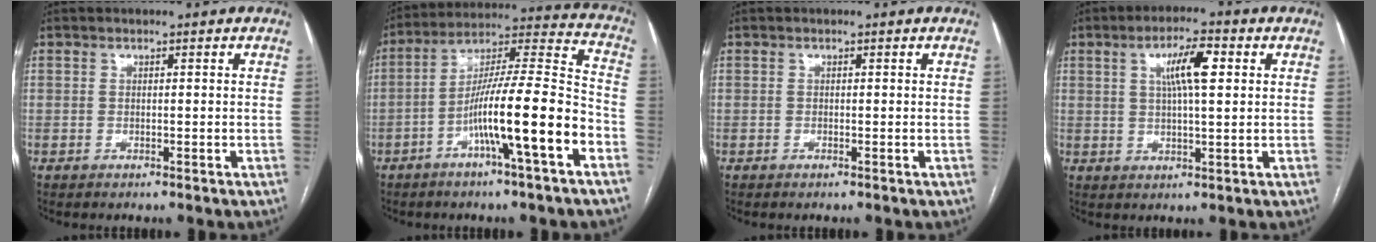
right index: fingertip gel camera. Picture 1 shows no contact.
{"total": 15.9, "force": [-6.4, 0.1, 14.5], "torque": [-0.247, 0.010, -0.110]}
{"total": 0.0}
{"total": 7.0, "force": [2.2, 1.2, 6.6], "torque": [-0.118, 0.013, 0.037]}